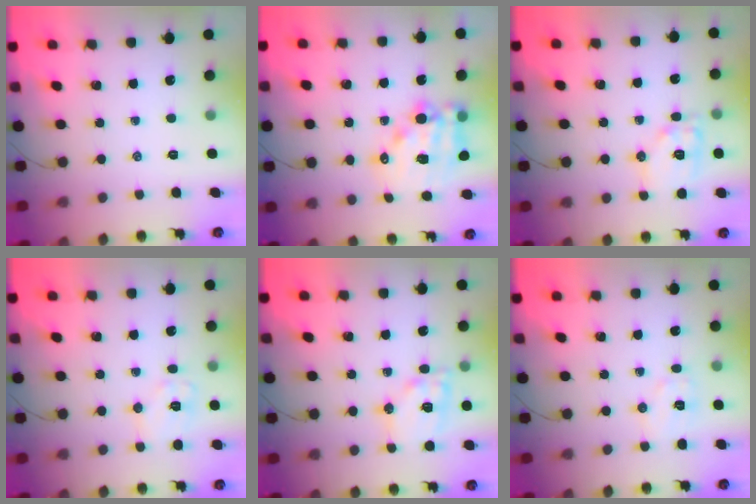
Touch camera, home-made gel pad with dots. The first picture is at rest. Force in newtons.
{"total": 13.2, "press": 12.9, "slide": 3.1}
{"total": 10.7, "press": 10.7, "slide": 0.8}
{"total": 7.3, "press": 7.3, "slide": 0.8}
{"total": 14.5, "press": 14.3, "slide": 2.1}
{"total": 5.7, "press": 5.6, "slide": 1.2}